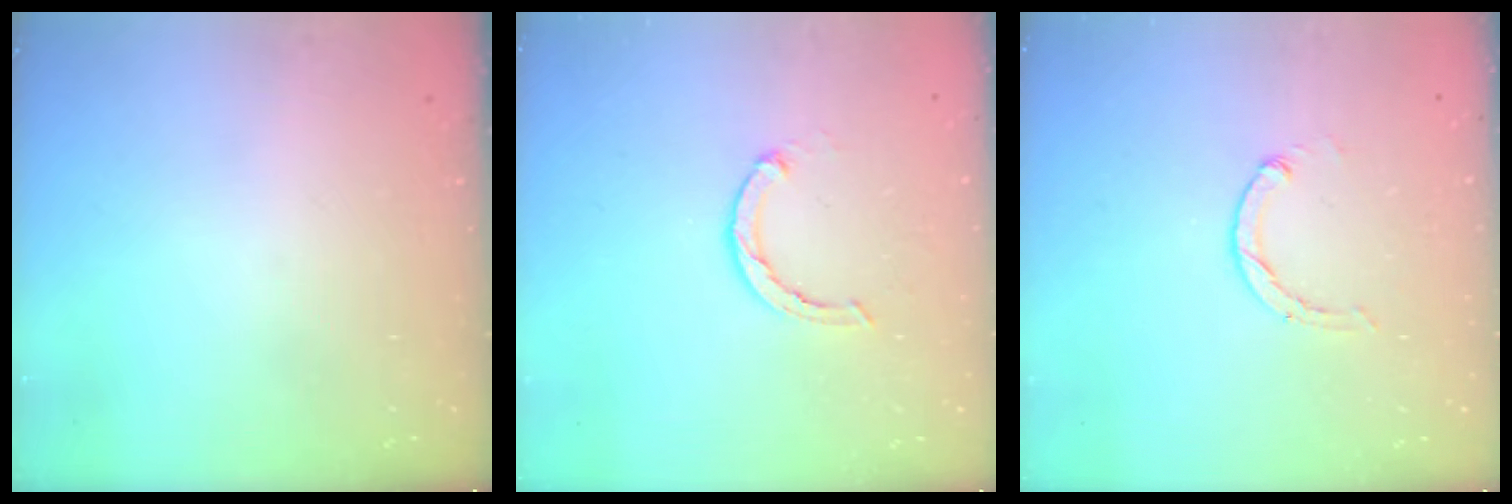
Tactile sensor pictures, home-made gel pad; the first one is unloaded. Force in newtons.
{"total": 2.1, "press": 2.0, "slide": 0.4}
{"total": 0.8, "press": 0.8, "slide": 0.2}